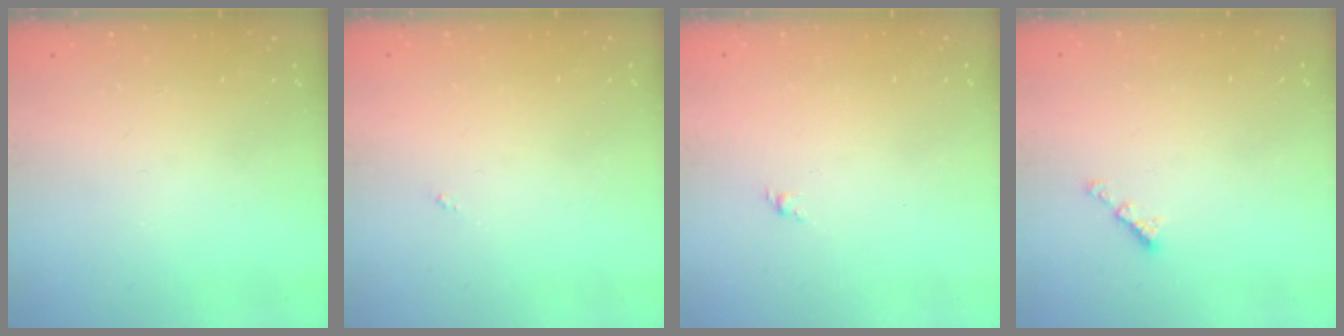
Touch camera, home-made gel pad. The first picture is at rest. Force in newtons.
{"total": 0.0}
{"total": 1.6, "press": 1.5, "slide": 0.6}
{"total": 2.1, "press": 2.1, "slide": 0.4}